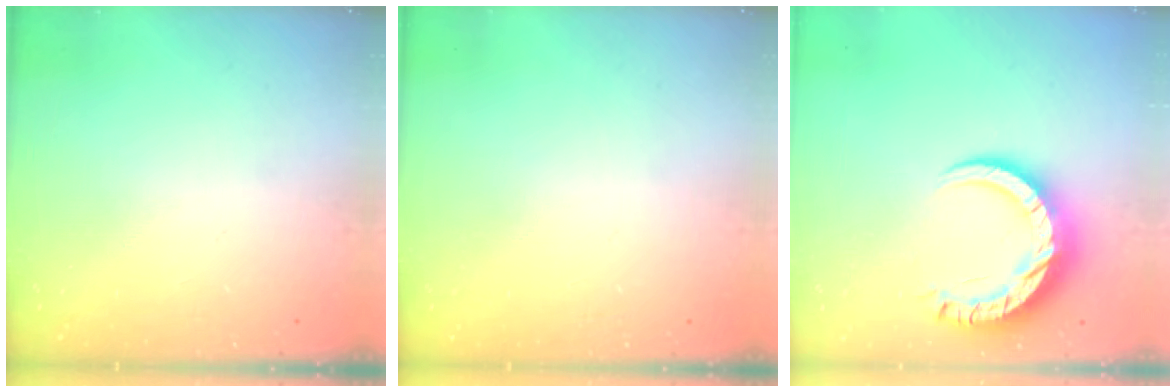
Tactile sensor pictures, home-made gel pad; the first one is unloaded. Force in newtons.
{"total": 2.5, "press": 2.5, "slide": 0.2}
{"total": 11.9, "press": 11.8, "slide": 0.9}